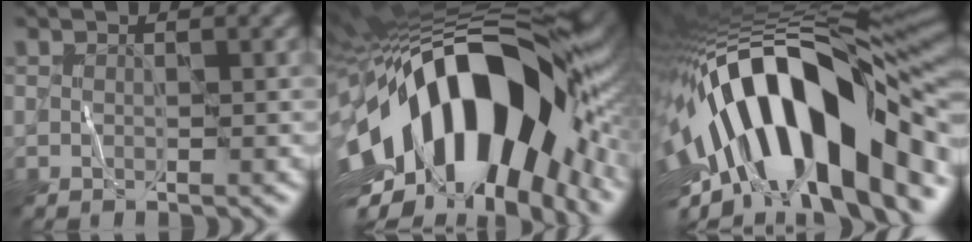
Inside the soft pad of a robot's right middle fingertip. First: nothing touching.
{"total": 20.0, "force": [-2.4, 10.2, 17.1], "torque": [-0.277, -0.001, -0.050]}
{"total": 18.7, "force": [-2.9, 7.9, 16.6], "torque": [-0.263, 0.047, -0.064]}